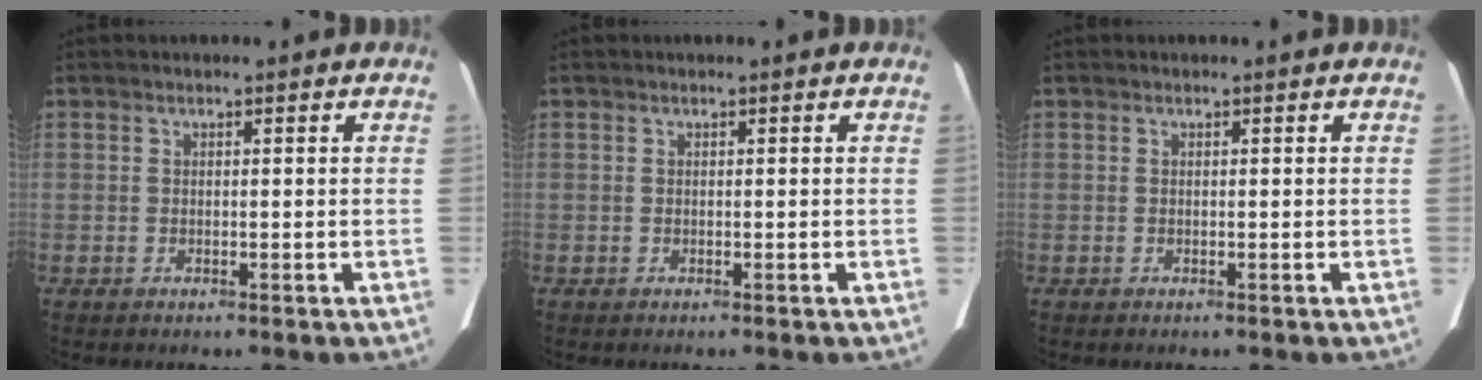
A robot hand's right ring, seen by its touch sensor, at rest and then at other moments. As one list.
[{"total": 0.0}, {"total": 0.0}]